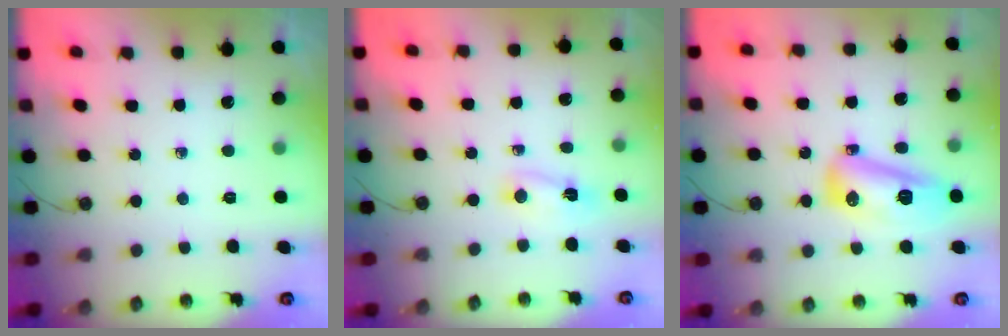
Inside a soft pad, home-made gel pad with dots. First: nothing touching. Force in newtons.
{"total": 2.4, "press": 2.4, "slide": 0.6}
{"total": 12.5, "press": 12.5, "slide": 1.0}